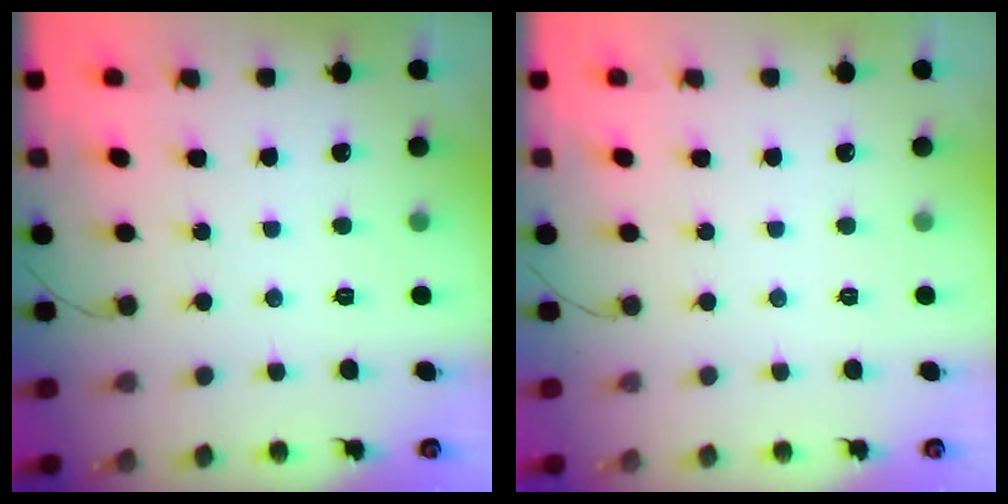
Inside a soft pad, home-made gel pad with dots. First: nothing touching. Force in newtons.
{"total": 0.0}